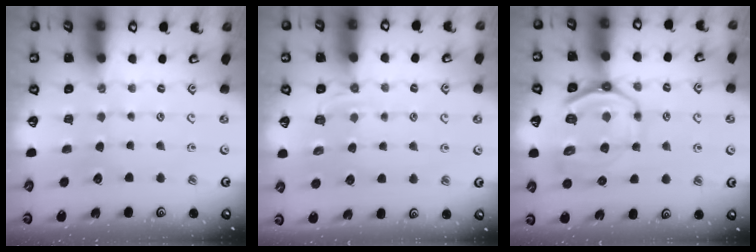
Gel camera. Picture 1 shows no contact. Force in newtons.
{"total": 4.2, "press": 3.5, "slide": 2.3}
{"total": 13.3, "press": 13.0, "slide": 2.9}